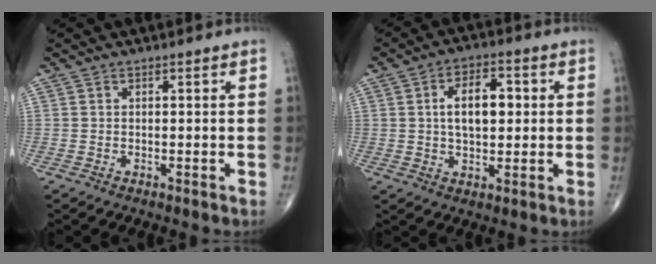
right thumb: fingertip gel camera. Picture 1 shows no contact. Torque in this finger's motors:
{"motor_torque": [-0.42, 0.39, 0.54, 0.06, 0.19]}